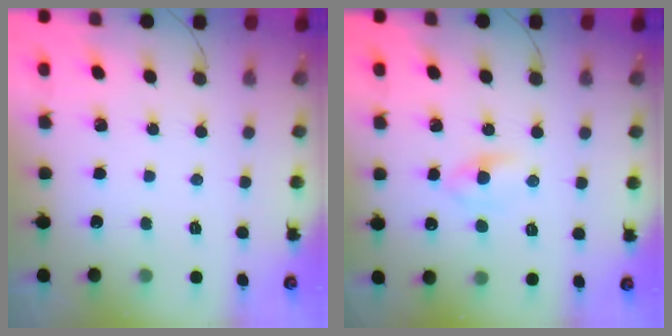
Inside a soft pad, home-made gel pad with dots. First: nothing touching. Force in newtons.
{"total": 2.8, "press": 2.6, "slide": 1.2}